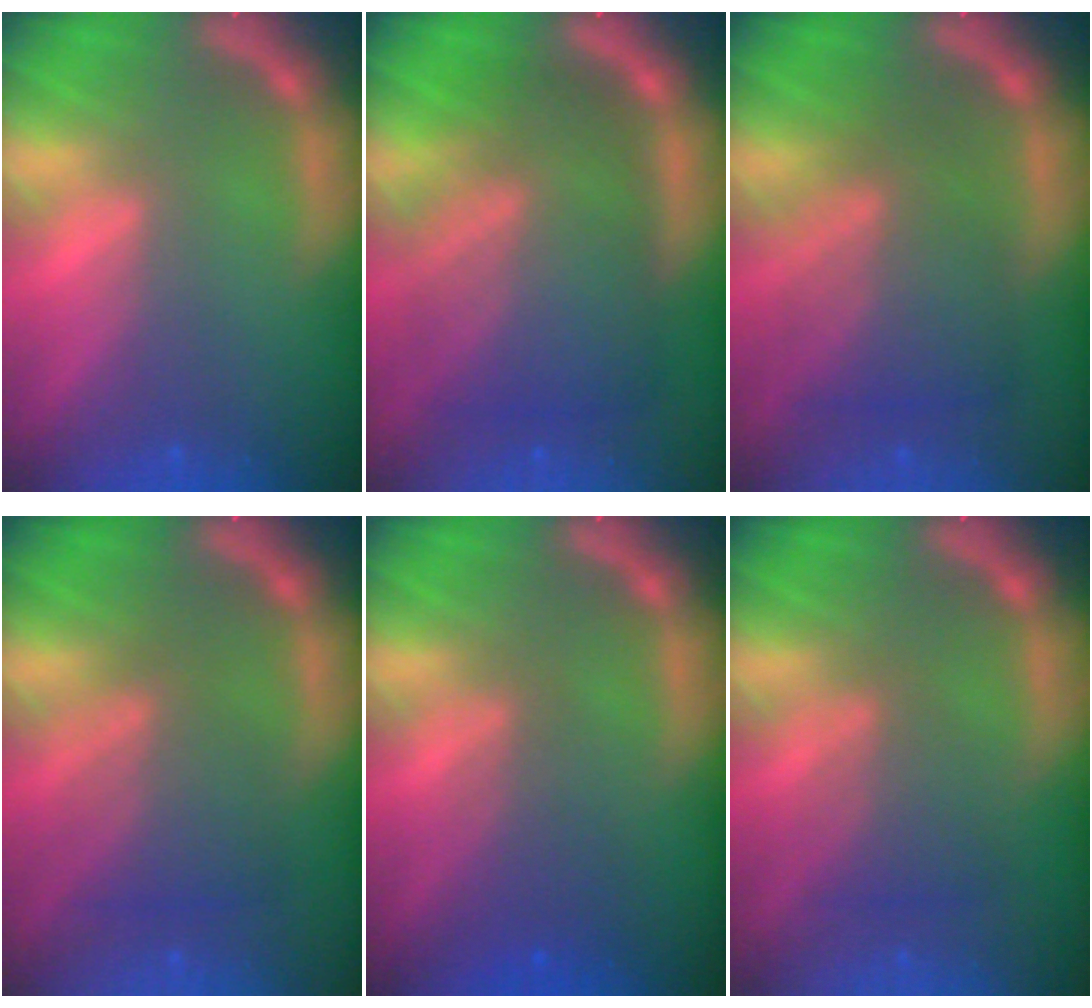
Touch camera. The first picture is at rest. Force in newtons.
{"total": 10.0}
{"total": 6.5}
{"total": 4.5}
{"total": 3.0}
{"total": 3.0}